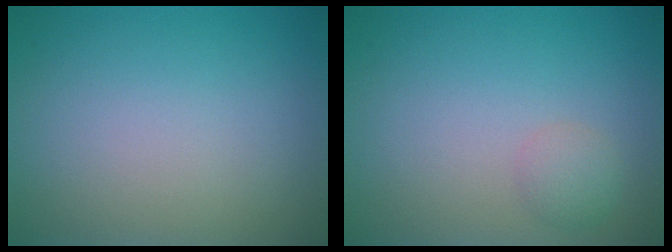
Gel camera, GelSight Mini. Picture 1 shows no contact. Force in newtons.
{"total": 1.5, "press": 1.5, "slide": 0.1}